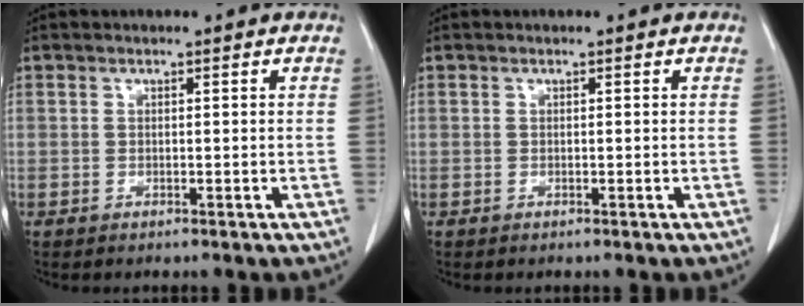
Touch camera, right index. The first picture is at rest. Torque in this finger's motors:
{"motor_torque": [-0.01, 0.01, 0.00, 0.00]}